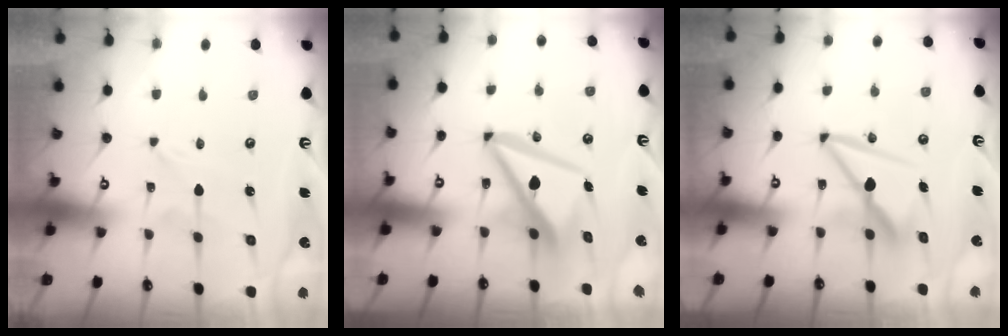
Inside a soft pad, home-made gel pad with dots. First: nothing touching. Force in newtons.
{"total": 10.8, "press": 10.7, "slide": 1.8}
{"total": 8.6, "press": 8.6, "slide": 1.2}